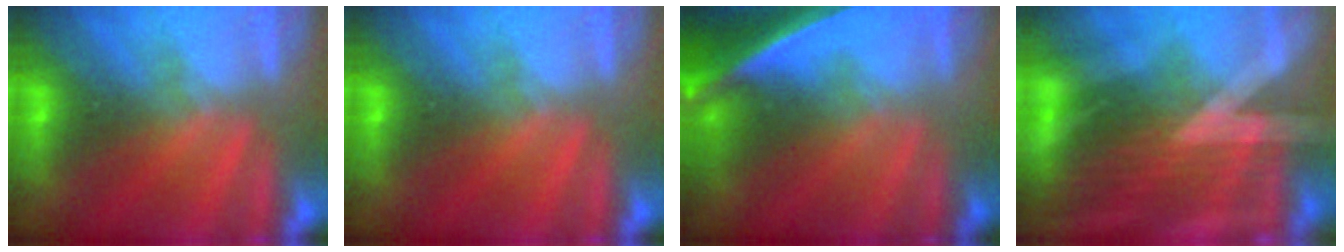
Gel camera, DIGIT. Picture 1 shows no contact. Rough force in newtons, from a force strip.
{"total": 0.0}
{"total": 7.7}
{"total": 3.0}